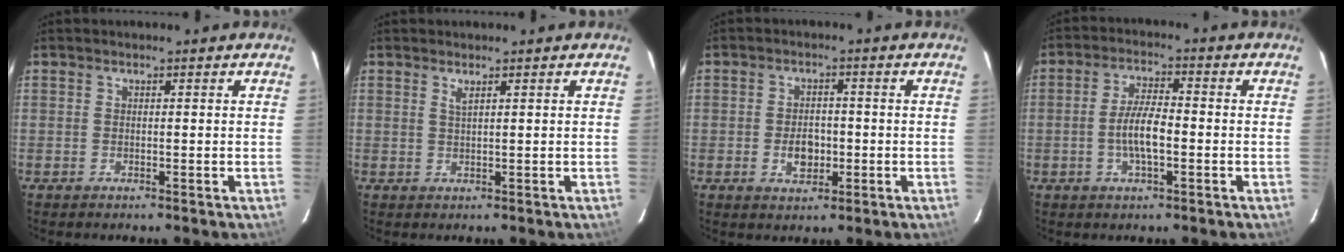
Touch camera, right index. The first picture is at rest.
{"total": 1.1, "force": [0.8, 0.0, 0.8], "torque": [-0.017, 0.000, 0.014]}
{"total": 4.7, "force": [-1.2, 3.3, 3.2], "torque": [-0.058, 0.003, -0.015]}
{"total": 6.3, "force": [-1.5, 1.9, 5.7], "torque": [-0.114, 0.003, -0.028]}